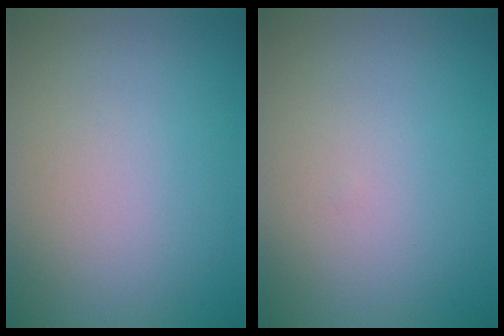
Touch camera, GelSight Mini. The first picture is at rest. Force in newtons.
{"total": 0.0}